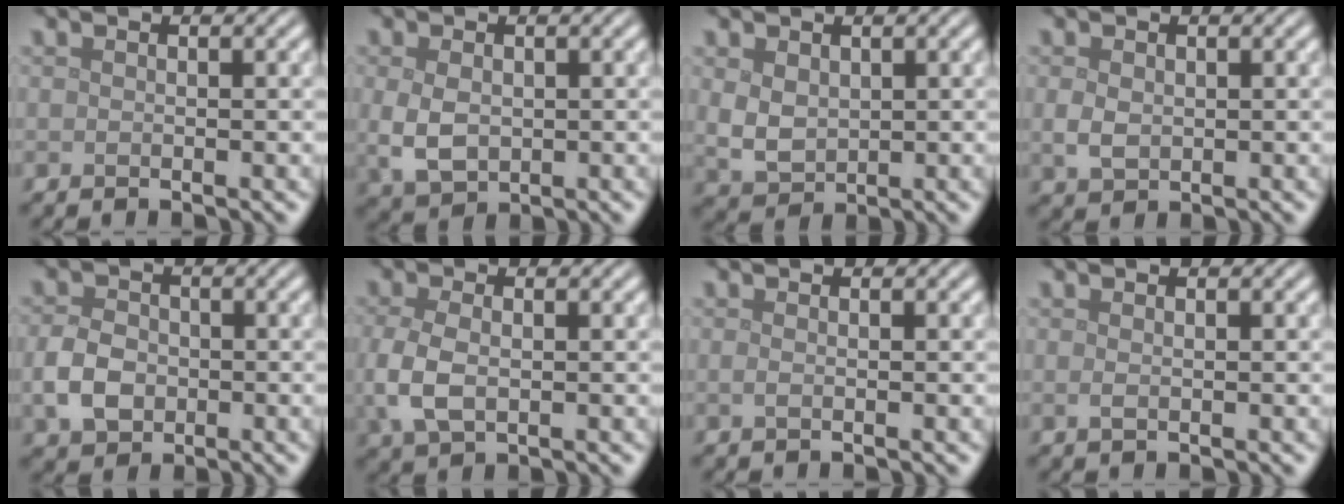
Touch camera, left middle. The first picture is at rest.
{"total": 3.7, "force": [-0.2, 2.6, 2.6], "torque": [-0.063, -0.007, 0.001]}
{"total": 3.0, "force": [0.5, 2.3, 1.9], "torque": [-0.047, -0.005, 0.014]}
{"total": 2.0, "force": [0.0, 1.5, 1.3], "torque": [-0.031, -0.001, 0.003]}
{"total": 4.1, "force": [-0.9, 3.1, 2.5], "torque": [-0.054, -0.002, -0.023]}
{"total": 4.4, "force": [-0.5, 2.9, 3.4], "torque": [-0.092, -0.010, -0.010]}
{"total": 0.6, "force": [-0.1, 0.2, 0.5], "torque": [-0.014, -0.002, -0.002]}
{"total": 0.7, "force": [0.0, 0.4, 0.6], "torque": [-0.014, -0.002, 0.000]}